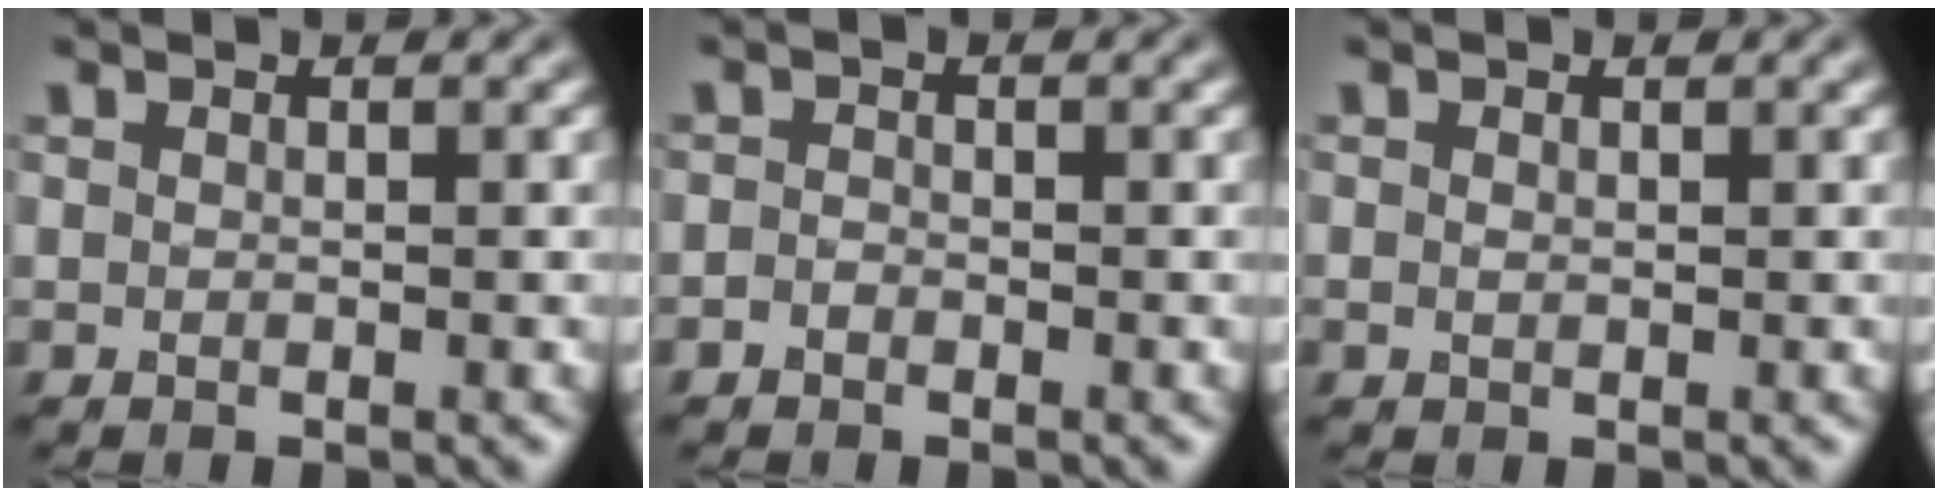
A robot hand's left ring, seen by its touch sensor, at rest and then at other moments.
{"total": 0.8, "force": [-0.5, 0.5, 0.3], "torque": [-0.005, -0.002, -0.011]}
{"total": 0.8, "force": [0.1, 0.6, 0.5], "torque": [-0.010, 0.000, 0.002]}